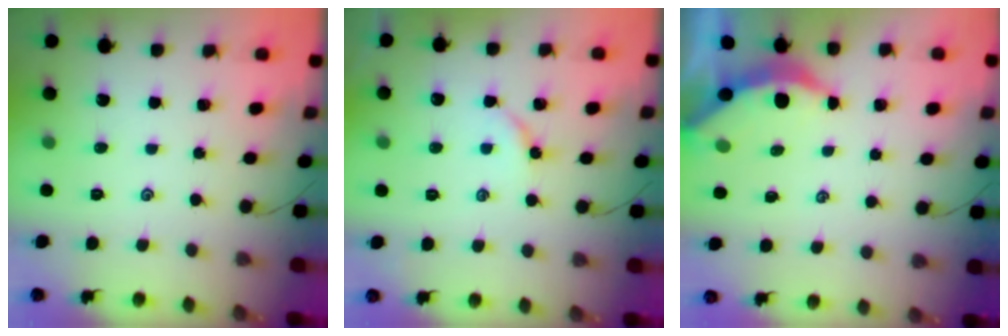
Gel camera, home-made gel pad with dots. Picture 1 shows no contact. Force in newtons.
{"total": 2.5, "press": 2.4, "slide": 0.4}
{"total": 3.8, "press": 3.7, "slide": 0.5}